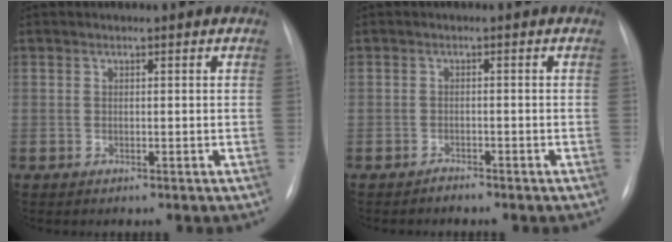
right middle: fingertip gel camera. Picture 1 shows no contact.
{"total": 1.0, "force": [-1.0, 0.2, 0.0], "torque": [-0.003, -0.002, -0.016]}